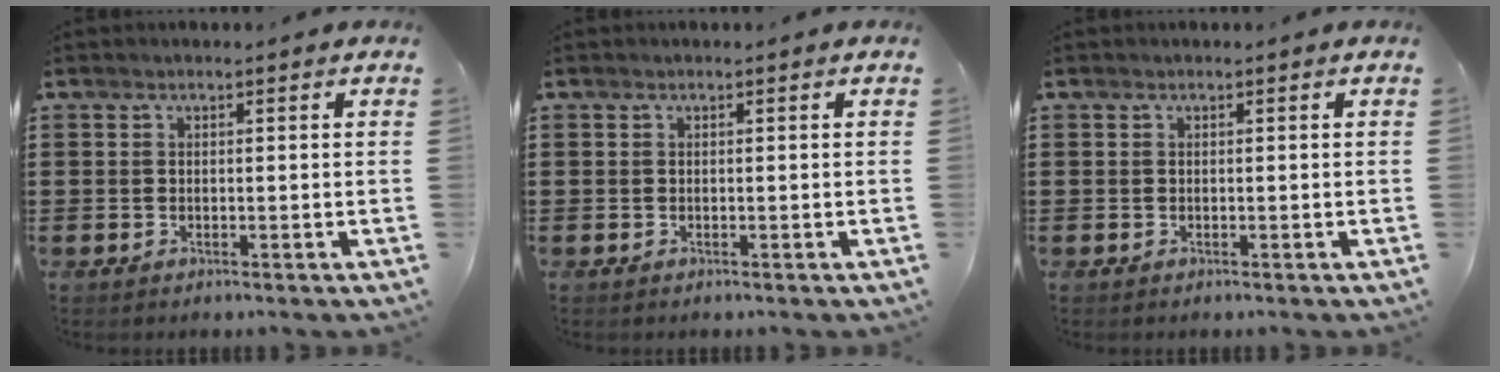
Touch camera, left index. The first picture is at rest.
{"total": 0.0}
{"total": 0.0}